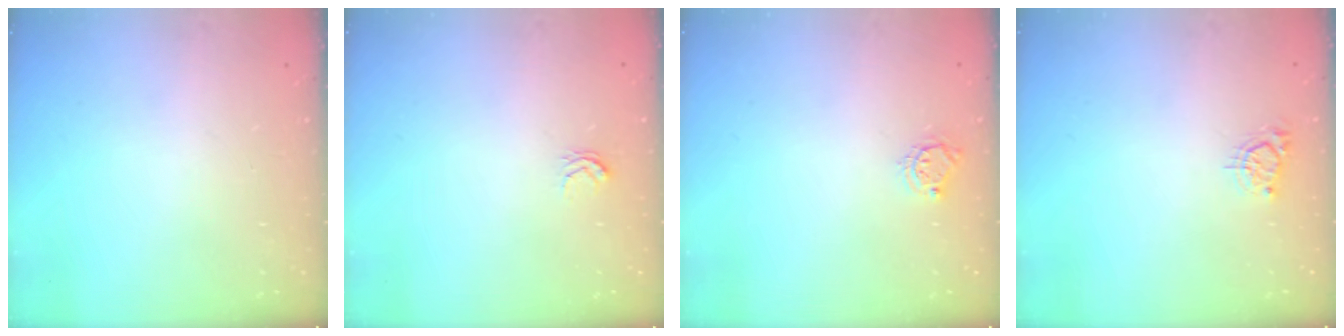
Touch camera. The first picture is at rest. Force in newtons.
{"total": 2.6, "press": 2.6, "slide": 0.3}
{"total": 5.2, "press": 5.2, "slide": 0.2}
{"total": 2.5, "press": 2.5, "slide": 0.4}